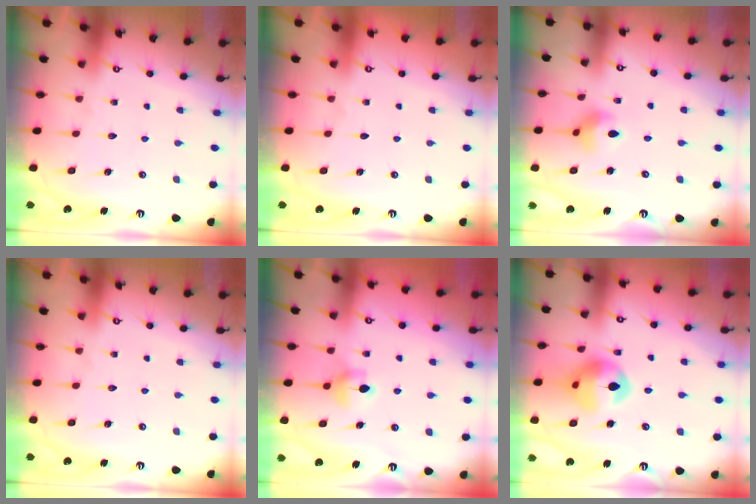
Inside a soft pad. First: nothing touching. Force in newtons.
{"total": 0.0}
{"total": 5.5, "press": 5.5, "slide": 0.5}
{"total": 0.0}
{"total": 5.6, "press": 5.6, "slide": 0.5}
{"total": 13.7, "press": 13.6, "slide": 1.6}